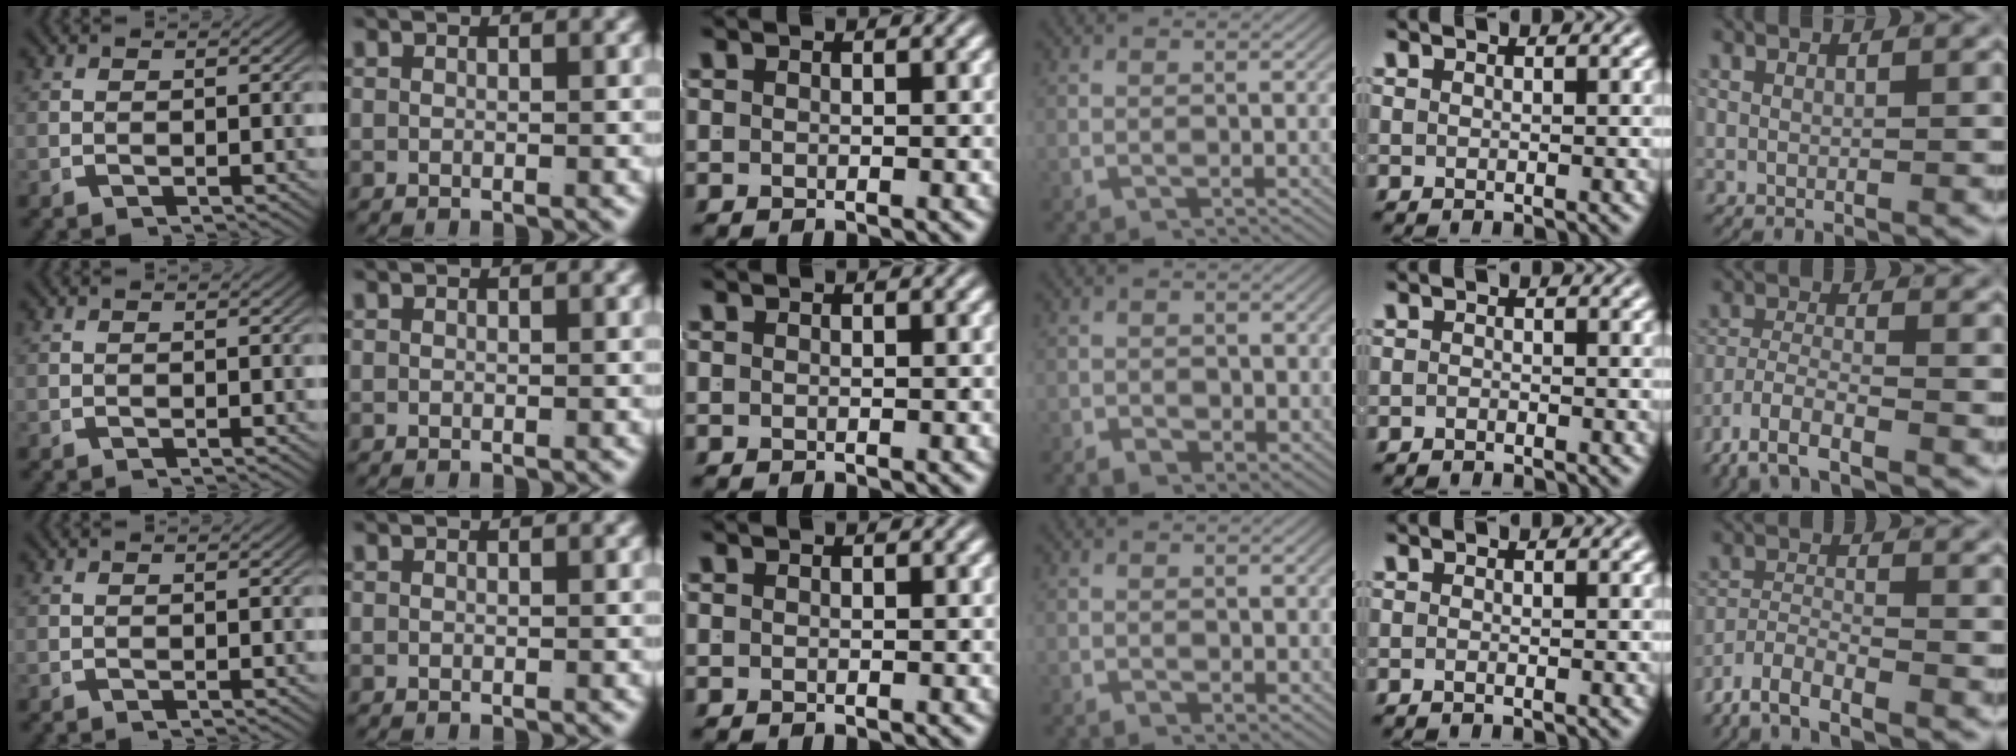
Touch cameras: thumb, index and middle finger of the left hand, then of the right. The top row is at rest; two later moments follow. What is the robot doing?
{"motion": "lift_and_place", "object": "shirt"}